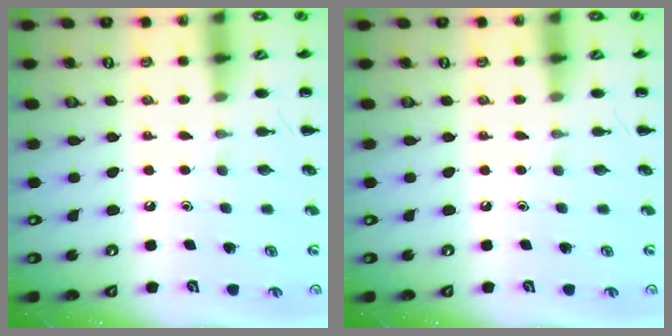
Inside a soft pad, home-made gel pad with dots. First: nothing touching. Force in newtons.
{"total": 0.0}